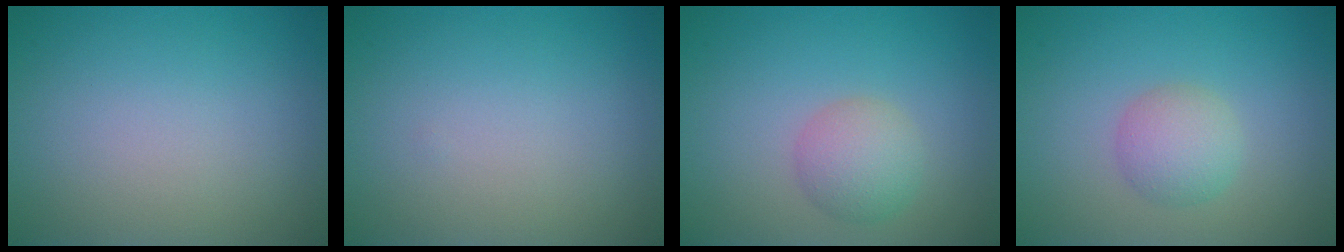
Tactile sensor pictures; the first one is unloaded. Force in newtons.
{"total": 0.0}
{"total": 2.9, "press": 2.9, "slide": 0.1}
{"total": 2.7, "press": 2.7, "slide": 0.1}